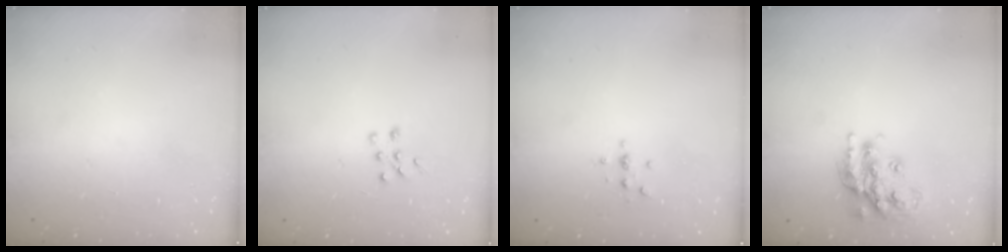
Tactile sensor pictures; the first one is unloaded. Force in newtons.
{"total": 5.6, "press": 5.6, "slide": 0.8}
{"total": 2.3, "press": 2.2, "slide": 0.2}
{"total": 17.5, "press": 17.5, "slide": 1.3}